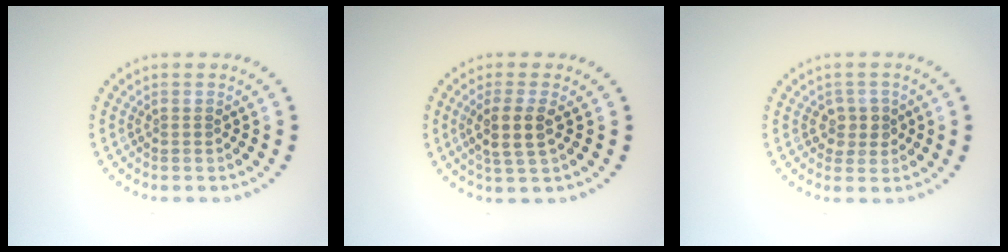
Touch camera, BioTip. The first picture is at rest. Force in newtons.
{"total": 2.8, "press": 2.4, "slide": 1.5}
{"total": 1.7, "press": 1.6, "slide": 0.5}